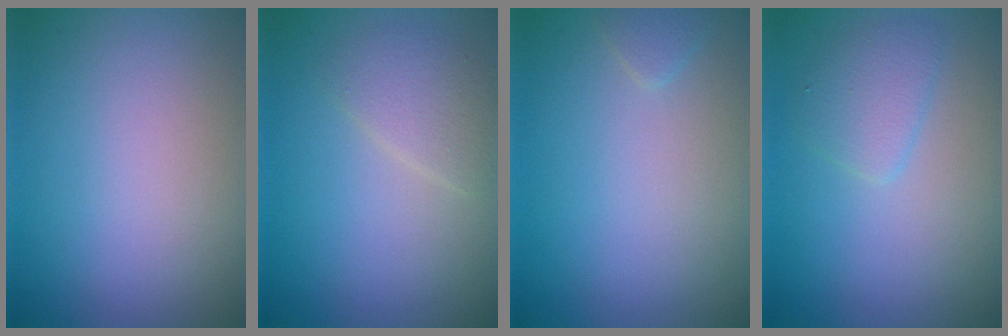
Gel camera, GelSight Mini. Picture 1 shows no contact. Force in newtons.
{"total": 2.2, "press": 2.2, "slide": 0.1}
{"total": 0.7, "press": 0.7, "slide": 0.1}
{"total": 1.9, "press": 1.9, "slide": 0.0}